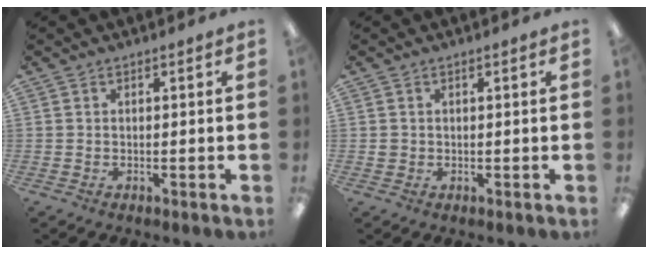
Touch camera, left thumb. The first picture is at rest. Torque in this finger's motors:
{"motor_torque": [-0.27, 0.43, 0.24, -0.16, -0.02]}